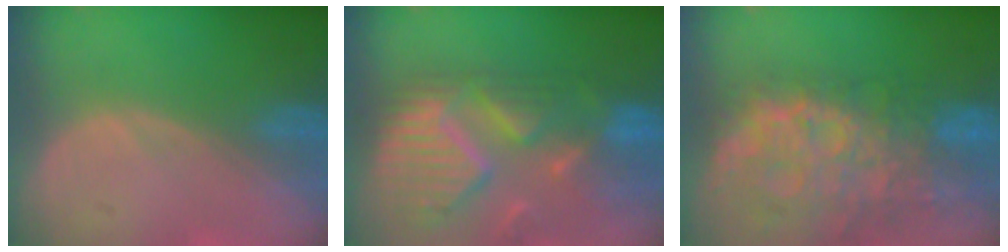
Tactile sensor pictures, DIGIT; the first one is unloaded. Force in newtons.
{"total": 12.9, "press": 10.9, "slide": 6.9}
{"total": 13.7, "press": 11.2, "slide": 7.9}